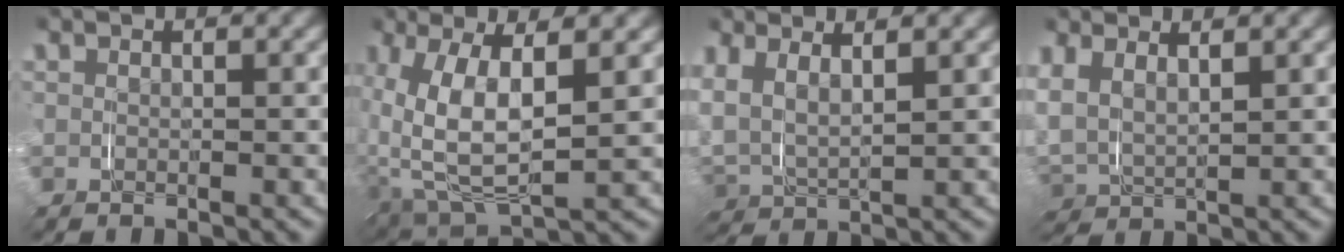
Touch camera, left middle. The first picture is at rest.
{"total": 5.4, "force": [0.7, 3.0, 4.5], "torque": [-0.089, -0.009, 0.016]}
{"total": 4.7, "force": [1.6, 3.9, 2.1], "torque": [-0.072, -0.010, 0.018]}
{"total": 4.9, "force": [1.3, 4.3, 1.9], "torque": [-0.079, -0.013, 0.016]}